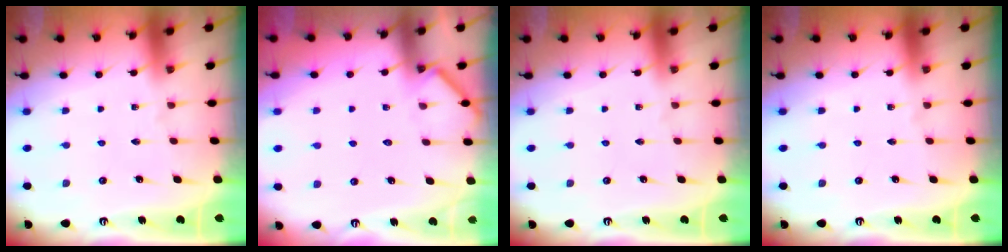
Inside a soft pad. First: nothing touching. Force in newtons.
{"total": 2.8, "press": 2.8, "slide": 0.4}
{"total": 0.0}
{"total": 0.0}